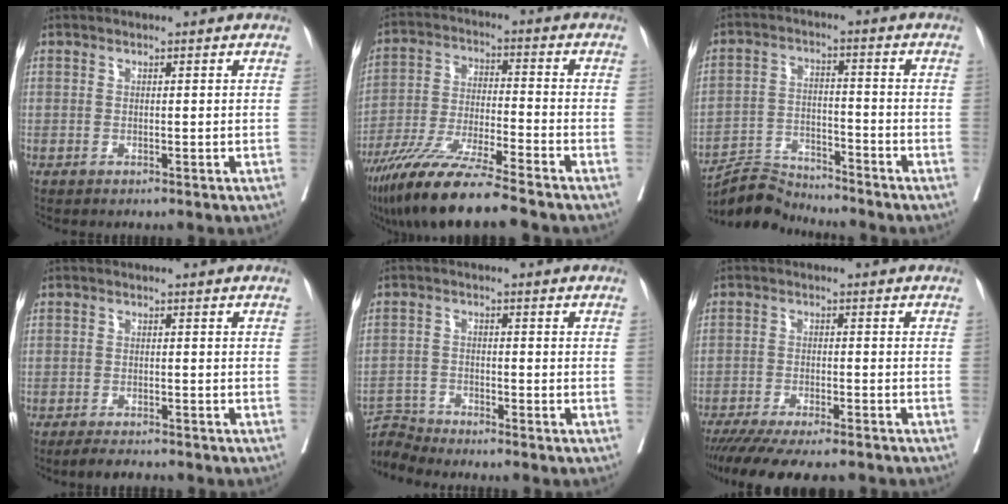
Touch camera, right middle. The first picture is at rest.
{"total": 13.0, "force": [-10.2, -0.1, 8.1], "torque": [-0.150, -0.032, -0.184]}
{"total": 7.0, "force": [-6.9, -0.2, -1.1], "torque": [0.012, 0.005, -0.126]}
{"total": 3.4, "force": [-3.1, 0.5, 1.4], "torque": [-0.024, -0.010, -0.051]}
{"total": 4.6, "force": [-4.3, -1.3, -1.2], "torque": [0.019, -0.009, -0.083]}
{"total": 14.4, "force": [-12.4, 2.2, 7.0], "torque": [-0.115, -0.028, -0.181]}